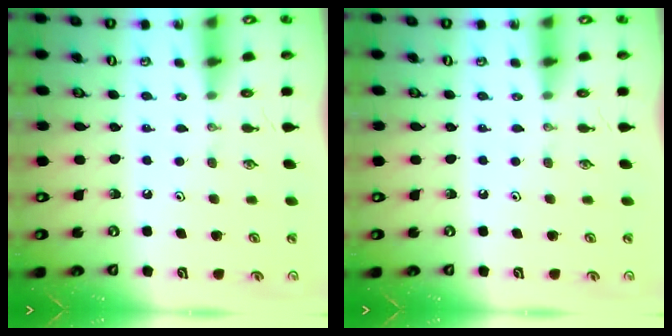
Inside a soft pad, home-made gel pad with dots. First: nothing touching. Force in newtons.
{"total": 0.0}